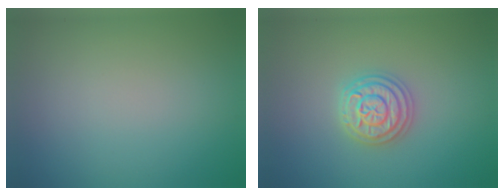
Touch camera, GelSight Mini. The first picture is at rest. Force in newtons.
{"total": 3.7, "press": 3.7, "slide": 0.5}